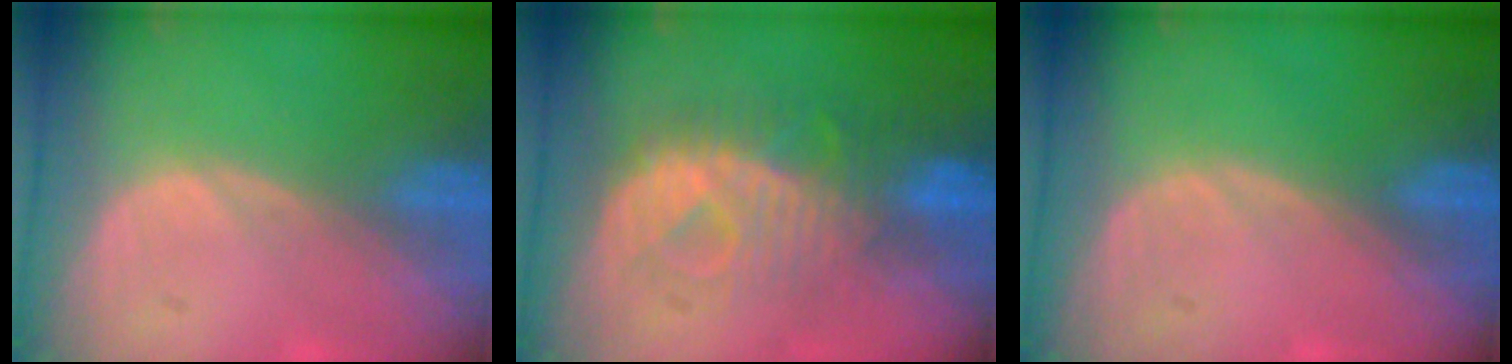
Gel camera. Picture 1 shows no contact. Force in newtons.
{"total": 8.2, "press": 8.0, "slide": 1.5}
{"total": 0.0}